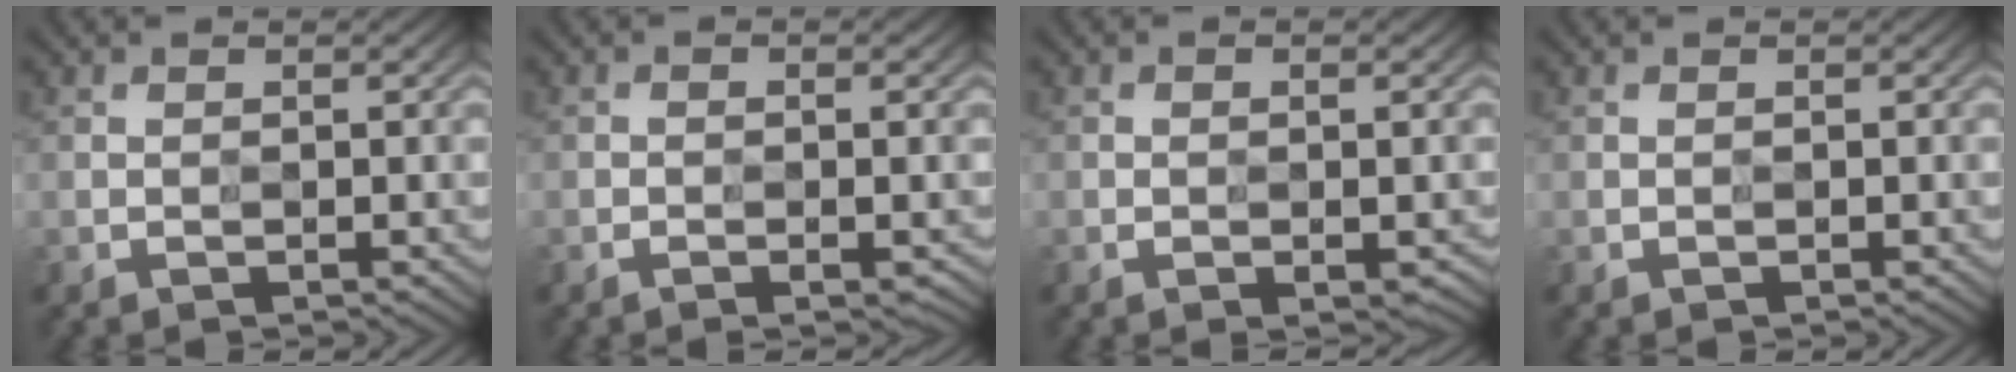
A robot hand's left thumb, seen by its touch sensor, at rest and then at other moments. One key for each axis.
{"total": 2.1, "fx": -1.1, "fy": 0.3, "fz": 1.8, "tx": -0.027, "ty": -0.003, "tz": -0.017}
{"total": 1.7, "fx": -0.7, "fy": 0.3, "fz": 1.5, "tx": -0.023, "ty": -0.003, "tz": -0.009}
{"total": 0.0}